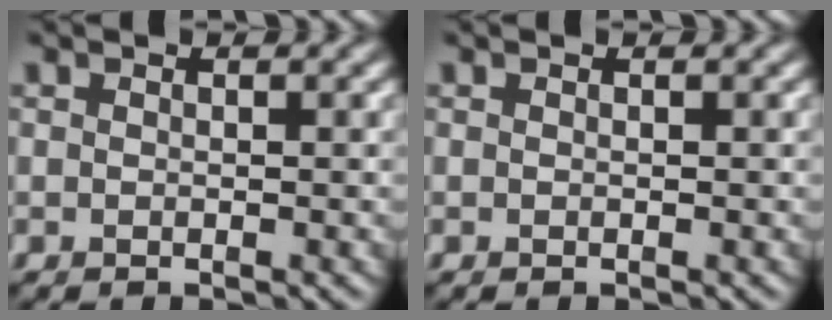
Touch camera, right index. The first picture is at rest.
{"total": 0.0}